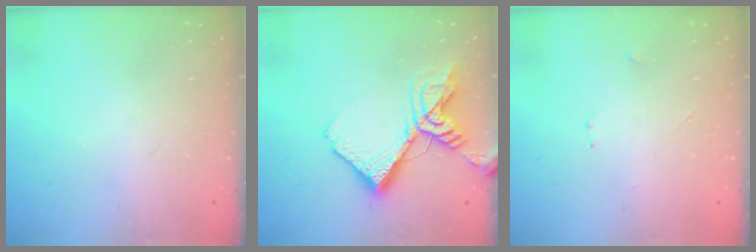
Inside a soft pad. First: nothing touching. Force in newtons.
{"total": 14.2, "press": 14.1, "slide": 1.8}
{"total": 3.3, "press": 3.3, "slide": 0.4}